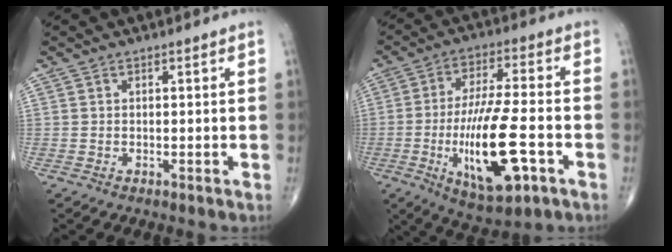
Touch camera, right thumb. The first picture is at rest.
{"total": 17.4, "force": [-5.0, 5.4, 15.7], "torque": [-0.287, 0.012, -0.075]}